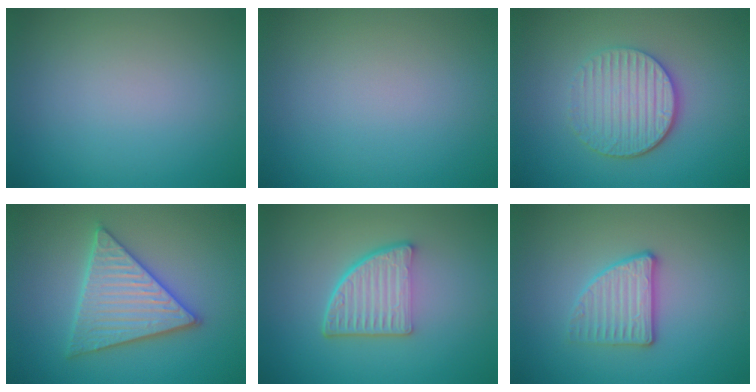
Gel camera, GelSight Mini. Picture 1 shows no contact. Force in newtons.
{"total": 0.0}
{"total": 4.5, "press": 3.6, "slide": 2.8}
{"total": 5.6, "press": 5.5, "slide": 0.7}
{"total": 5.4, "press": 3.6, "slide": 4.0}
{"total": 2.8, "press": 2.7, "slide": 0.7}